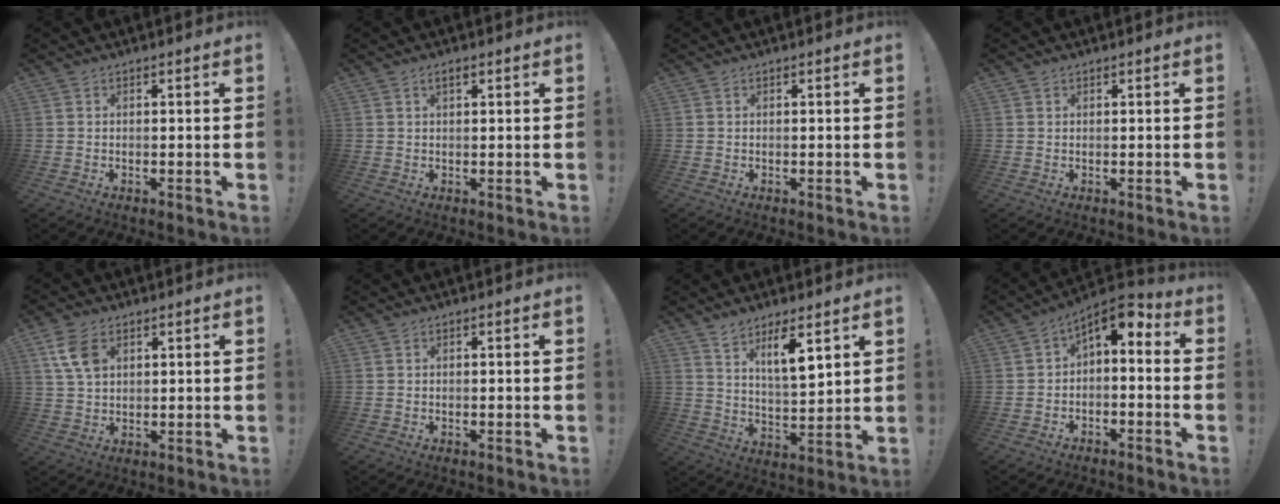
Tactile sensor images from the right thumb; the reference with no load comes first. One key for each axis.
{"total": 2.0, "fx": 1.0, "fy": 0.8, "fz": 1.5, "tx": -0.031, "ty": 0.003, "tz": 0.018}
{"total": 0.0}
{"total": 0.6, "fx": 0.5, "fy": 0.4, "fz": 0.0, "tx": 0.005, "ty": -0.003, "tz": 0.008}
{"total": 8.0, "fx": 3.3, "fy": 5.3, "fz": 5.0, "tx": -0.093, "ty": -0.003, "tz": 0.066}
{"total": 0.0}
{"total": 9.1, "fx": 6.8, "fy": 1.7, "fz": 5.8, "tx": -0.097, "ty": -0.043, "tz": 0.117}
{"total": 5.2, "fx": 0.9, "fy": 2.5, "fz": 4.4, "tx": -0.062, "ty": -0.011, "tz": 0.018}